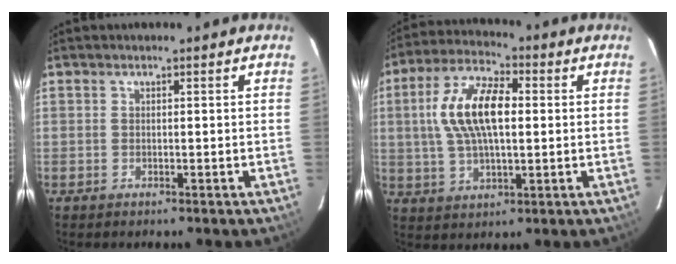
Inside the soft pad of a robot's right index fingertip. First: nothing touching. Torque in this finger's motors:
{"motor_torque": [0.50, -0.01, 0.78, 0.21]}